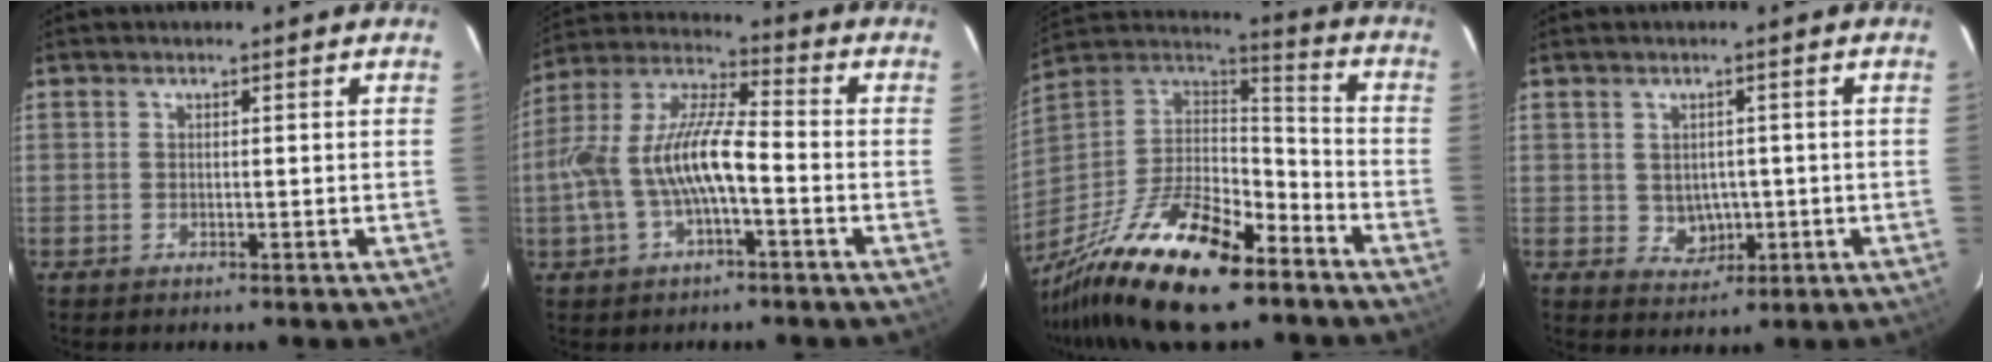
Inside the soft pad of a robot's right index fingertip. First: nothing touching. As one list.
[{"total": 13.4, "force": [-3.5, 4.6, 12.1], "torque": [-0.247, 0.007, -0.064]}, {"total": 26.8, "force": [-17.9, 9.6, 17.5], "torque": [-0.350, -0.026, -0.306]}, {"total": 4.1, "force": [0.0, 3.7, 1.7], "torque": [-0.032, 0.005, 0.014]}]